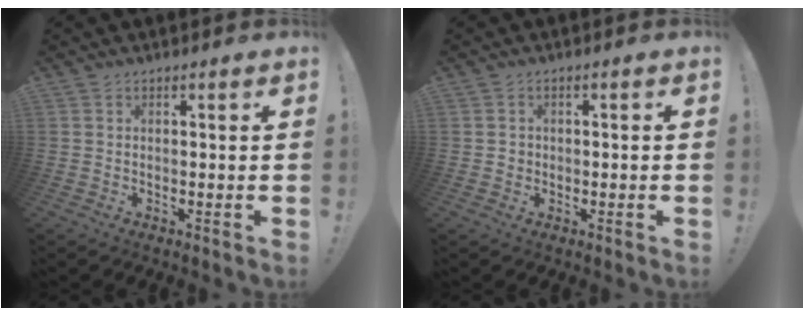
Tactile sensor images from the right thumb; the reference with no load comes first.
{"total": 1.5, "force": [-0.5, 1.4, 0.5], "torque": [-0.008, 0.006, -0.010]}